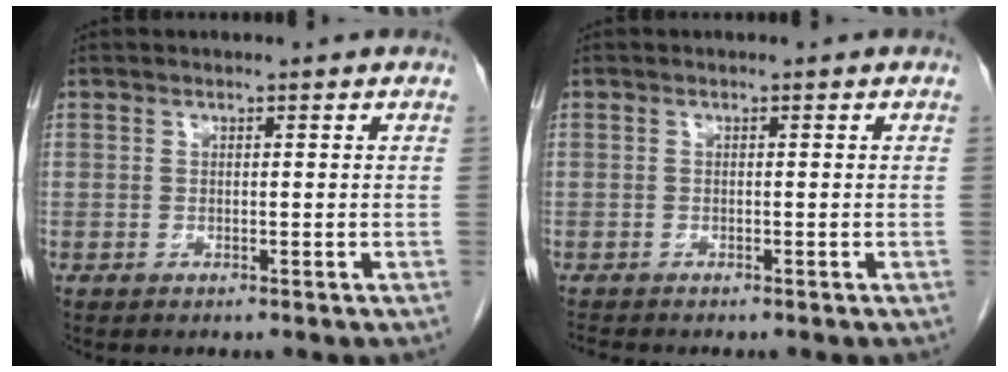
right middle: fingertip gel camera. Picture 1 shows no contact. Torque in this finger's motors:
{"motor_torque": [0.20, -0.02, -0.01, -0.01]}